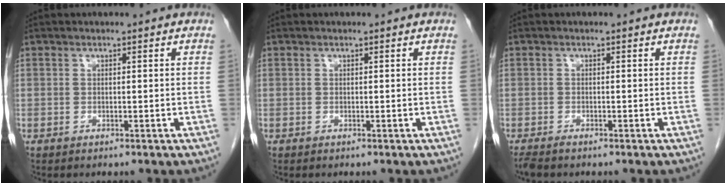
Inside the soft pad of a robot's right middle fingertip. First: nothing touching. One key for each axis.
{"total": 0.0}
{"total": 1.3, "fx": -1.2, "fy": 0.1, "fz": 0.6, "tx": -0.016, "ty": -0.006, "tz": -0.022}